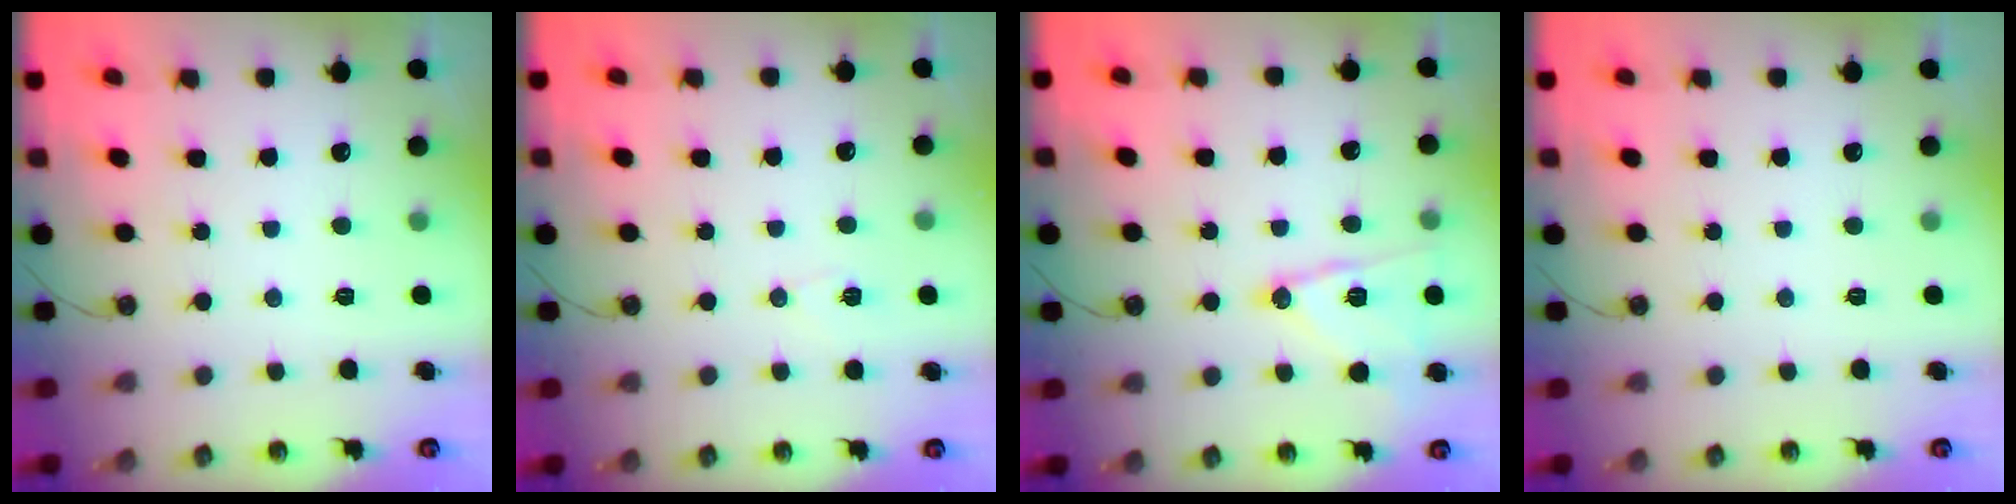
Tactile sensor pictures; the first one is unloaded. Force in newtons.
{"total": 6.0, "press": 5.9, "slide": 0.7}
{"total": 13.3, "press": 13.2, "slide": 0.7}
{"total": 0.0}